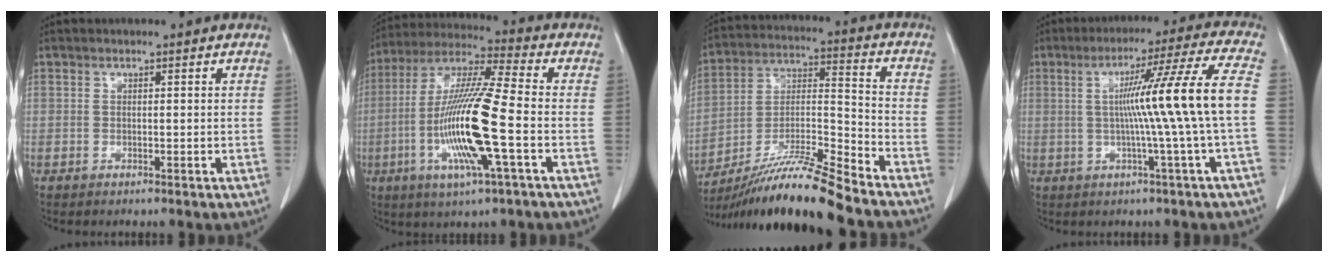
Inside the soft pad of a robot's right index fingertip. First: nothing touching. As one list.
[{"total": 16.5, "force": [-4.0, 0.6, 16.0], "torque": [-0.327, -0.012, -0.081]}, {"total": 16.0, "force": [-13.6, -1.1, 8.4], "torque": [-0.156, -0.009, -0.246]}, {"total": 13.3, "force": [-0.5, -2.7, 13.0], "torque": [-0.193, 0.009, -0.004]}]